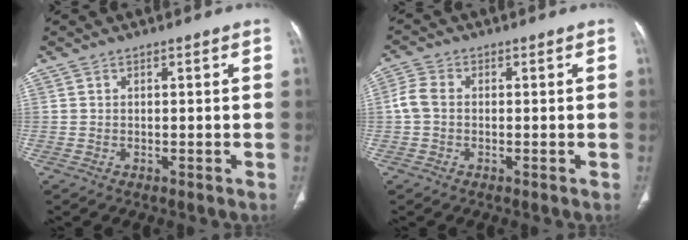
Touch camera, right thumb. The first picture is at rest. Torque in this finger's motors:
{"motor_torque": [-0.15, 0.15, 0.20, -0.19, 0.15]}